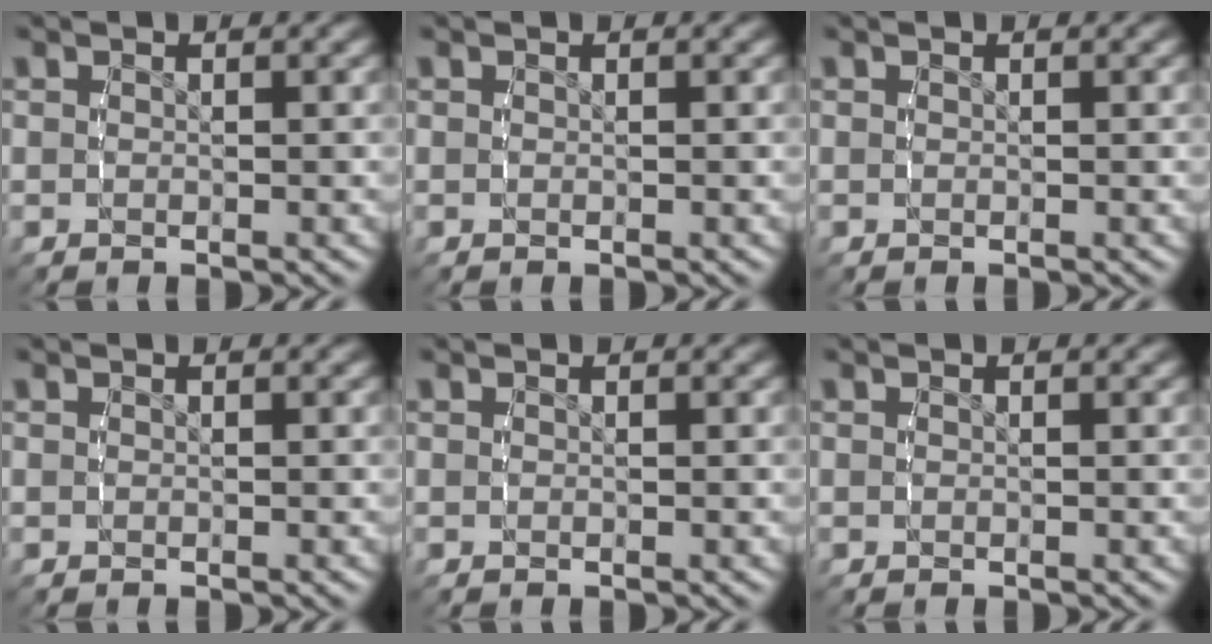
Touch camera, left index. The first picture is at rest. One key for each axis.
{"total": 0.0}
{"total": 0.0}
{"total": 0.0}
{"total": 0.0}
{"total": 0.0}